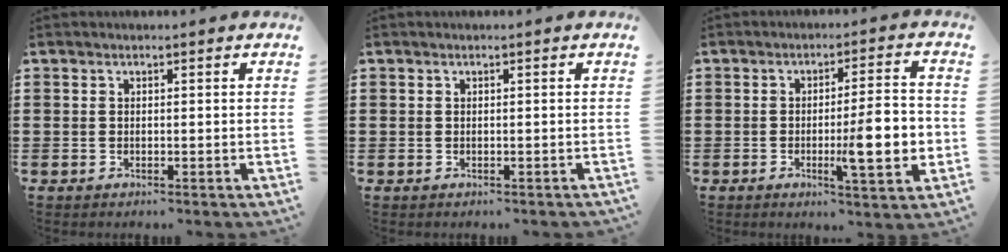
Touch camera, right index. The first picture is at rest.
{"total": 0.6, "force": [-0.1, 0.6, 0.0], "torque": [-0.001, 0.004, -0.004]}
{"total": 10.2, "force": [-1.8, 2.0, 9.8], "torque": [-0.135, -0.008, -0.030]}